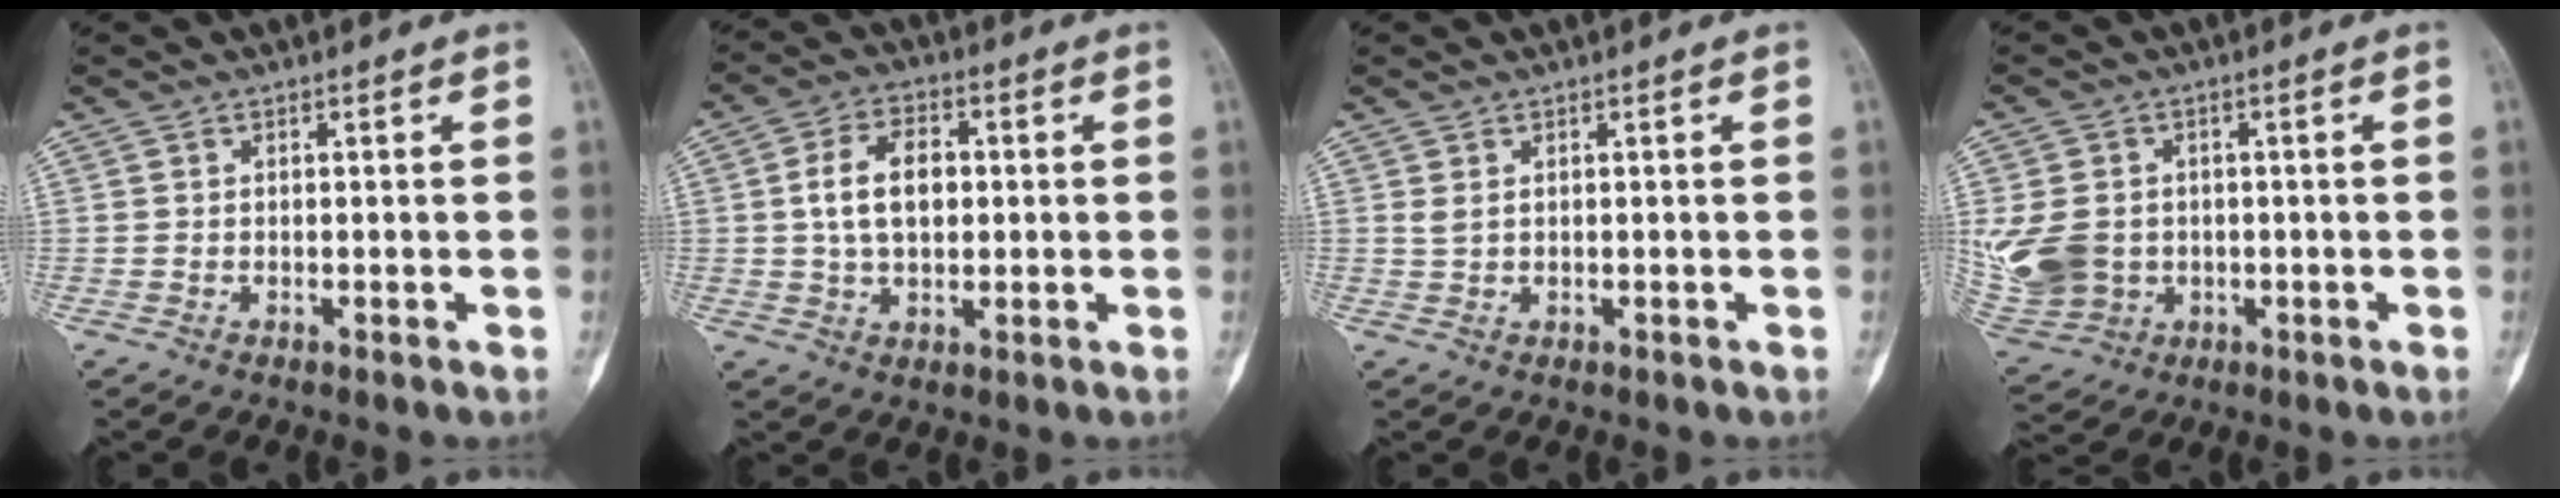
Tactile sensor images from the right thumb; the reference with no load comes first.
{"total": 9.0, "force": [0.9, 5.7, 7.0], "torque": [-0.110, 0.008, 0.015]}
{"total": 1.0, "force": [0.4, 0.5, 0.8], "torque": [-0.019, 0.002, 0.013]}
{"total": 11.5, "force": [-0.2, 9.4, 6.5], "torque": [-0.138, 0.003, 0.014]}